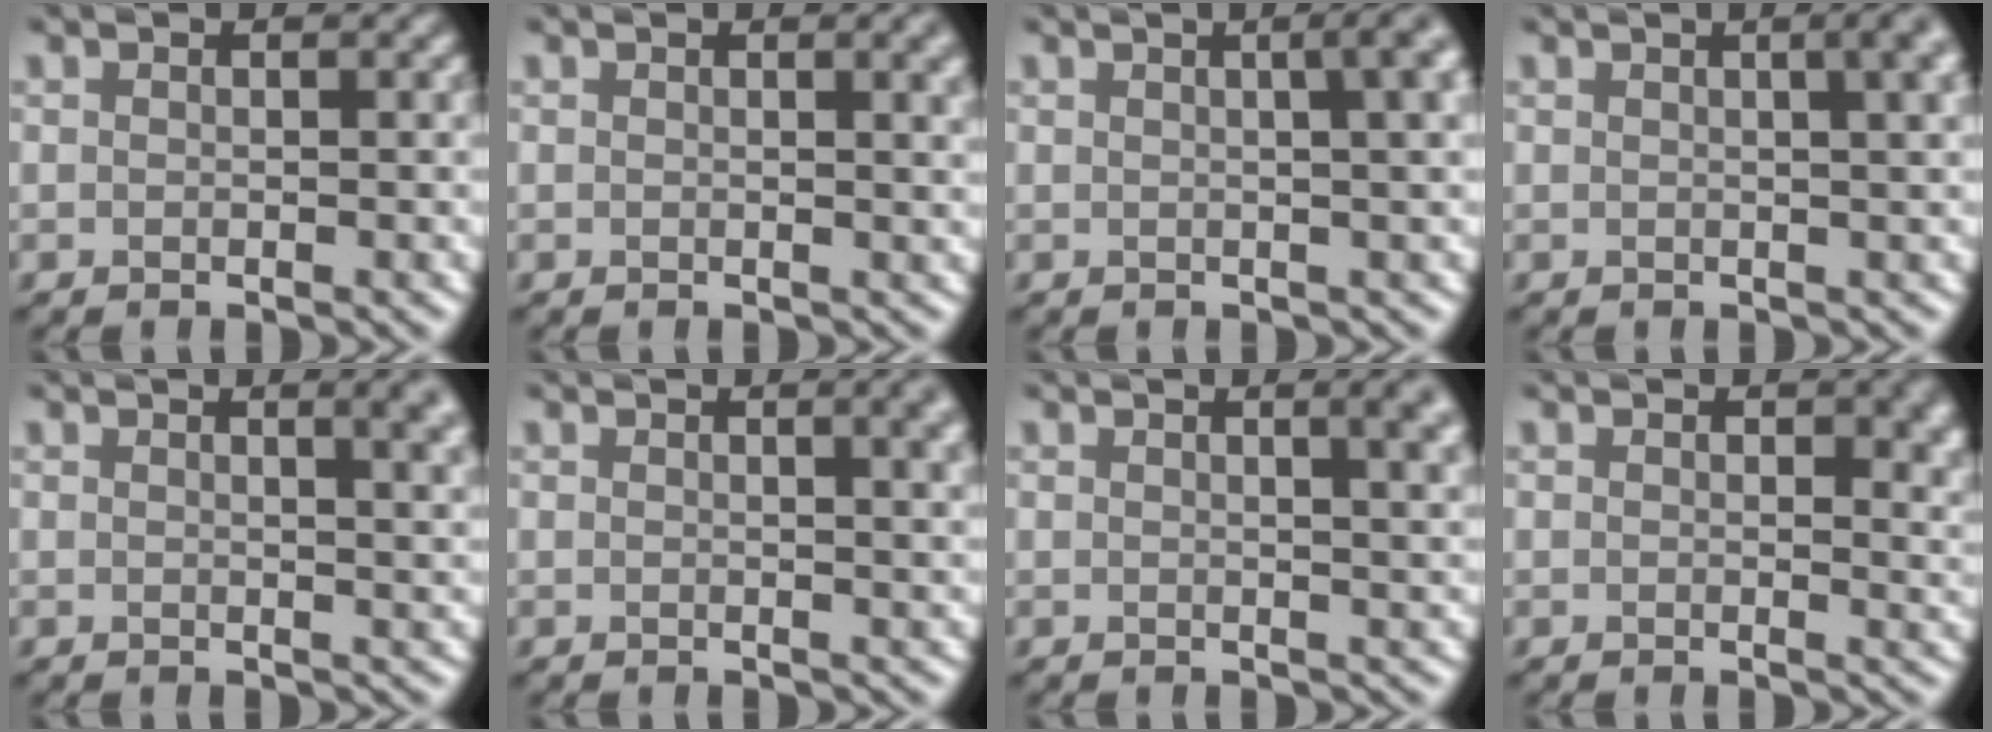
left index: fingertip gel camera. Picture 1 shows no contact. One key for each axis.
{"total": 2.5, "fx": 1.0, "fy": 0.8, "fz": 2.1, "tx": -0.013, "ty": 0.006, "tz": 0.011}
{"total": 7.5, "fx": 2.3, "fy": 3.5, "fz": 6.2, "tx": -0.013, "ty": 0.052, "tz": -0.008}
{"total": 6.8, "fx": 2.5, "fy": 3.3, "fz": 5.4, "tx": -0.013, "ty": 0.047, "tz": -0.008}
{"total": 4.2, "fx": 1.8, "fy": 1.7, "fz": 3.4, "tx": -0.016, "ty": 0.012, "tz": 0.014}
{"total": 3.7, "fx": 1.5, "fy": 1.5, "fz": 3.1, "tx": -0.019, "ty": 0.008, "tz": 0.015}
{"total": 4.3, "fx": 1.6, "fy": 1.7, "fz": 3.6, "tx": -0.020, "ty": 0.016, "tz": 0.009}
{"total": 3.3, "fx": 0.9, "fy": 1.6, "fz": 2.7, "tx": -0.023, "ty": -0.003, "tz": 0.012}